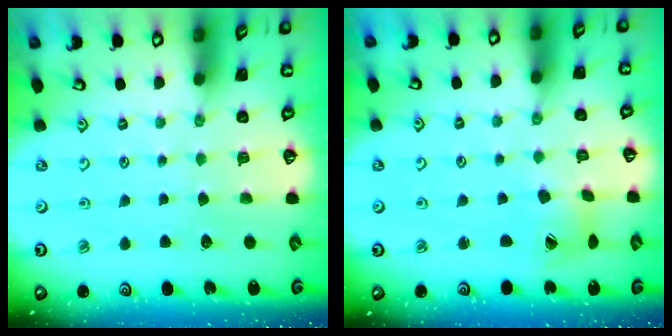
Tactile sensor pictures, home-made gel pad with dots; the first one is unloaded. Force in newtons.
{"total": 6.1, "press": 6.1, "slide": 0.5}